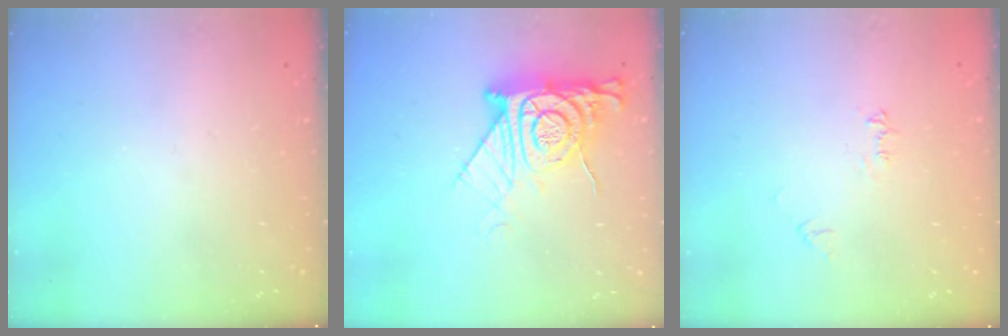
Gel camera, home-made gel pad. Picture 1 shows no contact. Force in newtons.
{"total": 14.5, "press": 14.4, "slide": 1.2}
{"total": 5.3, "press": 5.3, "slide": 0.6}